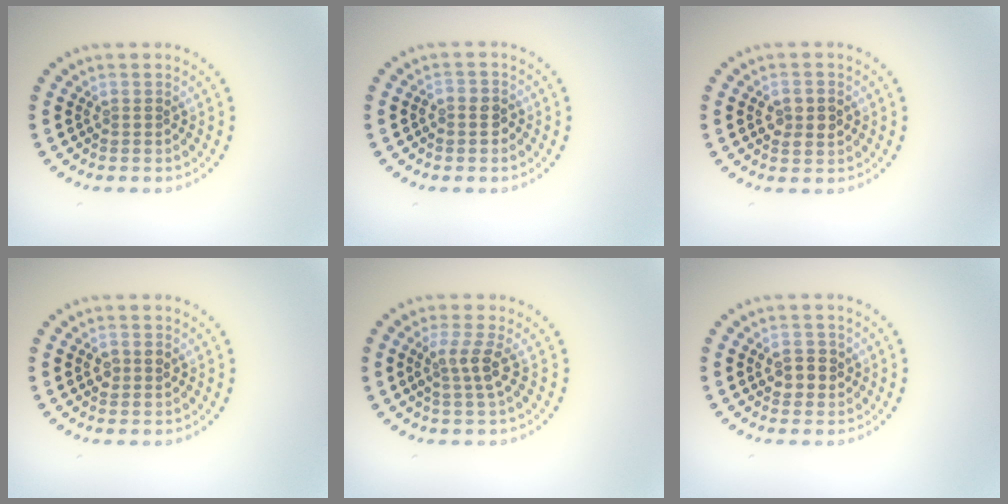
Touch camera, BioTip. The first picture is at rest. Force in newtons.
{"total": 1.3, "press": 1.3, "slide": 0.4}
{"total": 2.3, "press": 2.3, "slide": 0.2}
{"total": 1.5, "press": 1.5, "slide": 0.1}
{"total": 2.6, "press": 2.0, "slide": 1.6}
{"total": 2.4, "press": 2.3, "slide": 0.5}